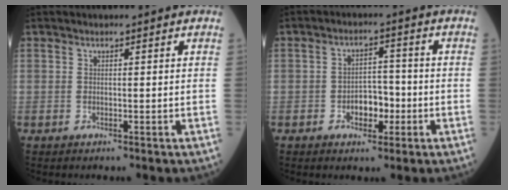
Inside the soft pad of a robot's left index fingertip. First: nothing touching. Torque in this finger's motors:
{"motor_torque": [0.53, 0.21, 0.02, 0.01]}